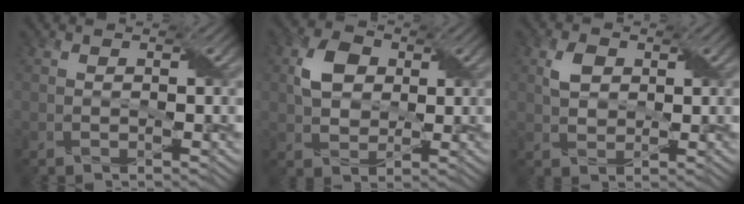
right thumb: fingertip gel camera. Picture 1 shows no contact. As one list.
[{"total": 5.4, "force": [1.2, 4.1, 3.2], "torque": [-0.072, 0.008, 0.021]}, {"total": 3.1, "force": [1.0, 2.2, 1.9], "torque": [-0.045, 0.004, 0.018]}]